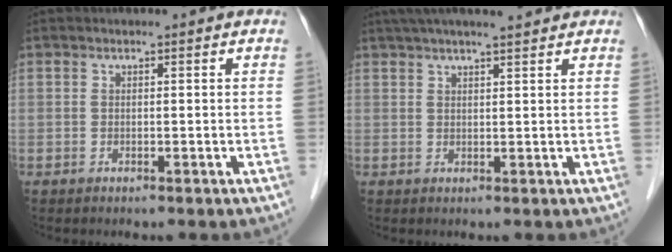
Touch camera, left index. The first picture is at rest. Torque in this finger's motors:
{"motor_torque": [0.76, -0.80, 0.28, 0.06]}